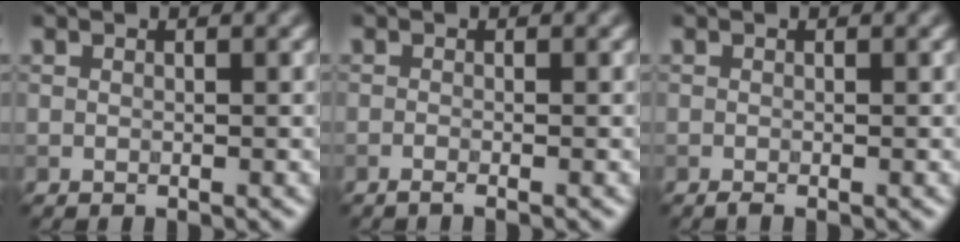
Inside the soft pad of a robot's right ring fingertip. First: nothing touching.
{"total": 1.2, "force": [-0.7, 0.3, 0.9], "torque": [-0.008, -0.004, -0.015]}
{"total": 0.7, "force": [-0.5, 0.1, 0.5], "torque": [-0.011, 0.000, -0.011]}